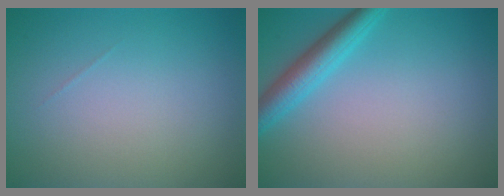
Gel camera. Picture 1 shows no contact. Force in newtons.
{"total": 3.4, "press": 3.4, "slide": 0.1}